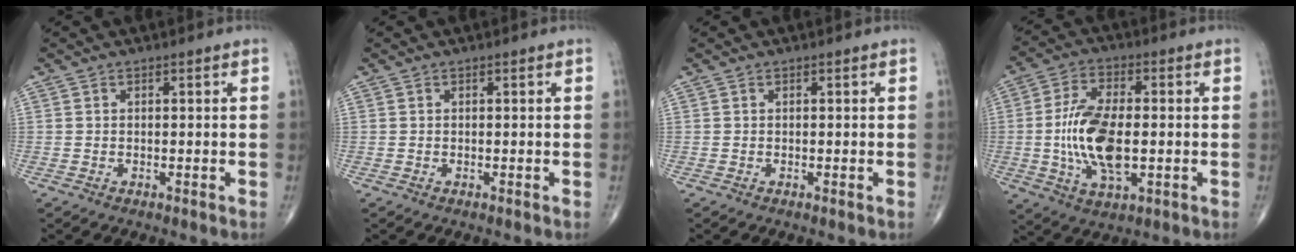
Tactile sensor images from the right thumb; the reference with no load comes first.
{"total": 0.0}
{"total": 0.0}
{"total": 13.9, "force": [-1.2, 6.5, 12.2], "torque": [-0.237, 0.000, -0.021]}